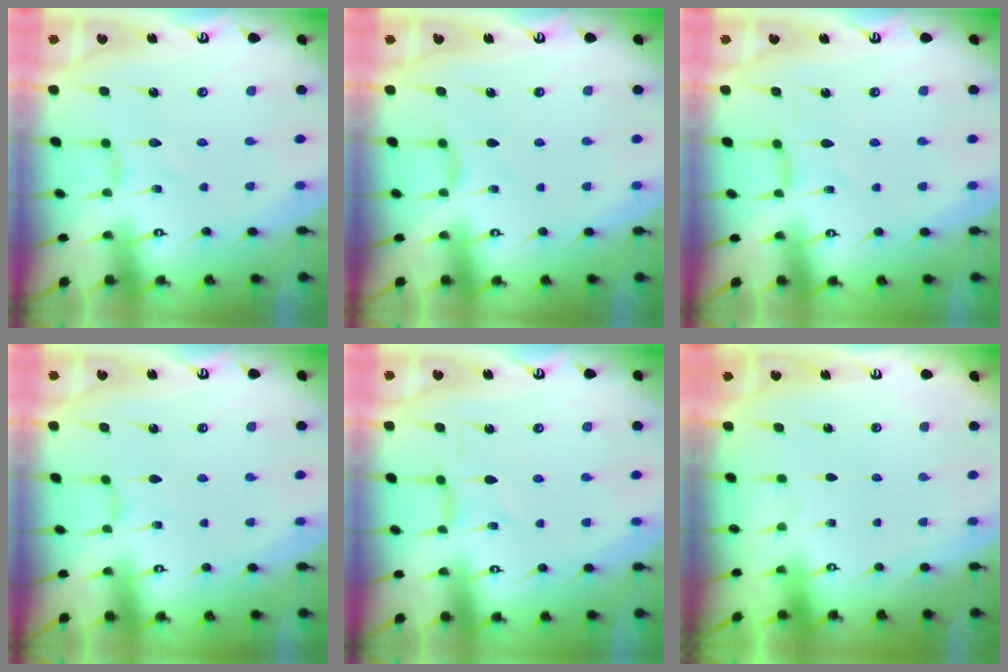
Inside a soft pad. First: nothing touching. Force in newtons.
{"total": 2.3, "press": 2.3, "slide": 0.5}
{"total": 0.0}
{"total": 0.0}
{"total": 0.0}
{"total": 0.0}